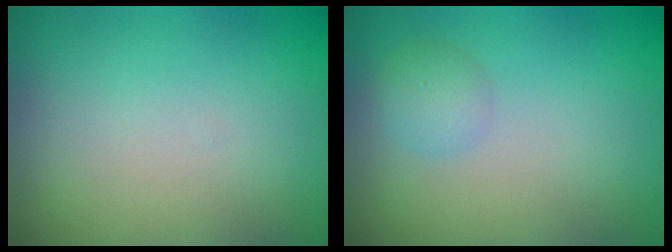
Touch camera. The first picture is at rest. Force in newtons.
{"total": 1.6, "press": 1.6, "slide": 0.1}